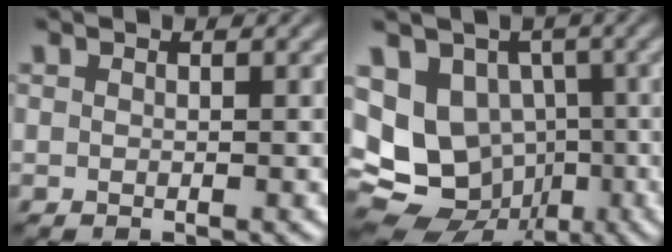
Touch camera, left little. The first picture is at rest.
{"total": 12.4, "force": [-1.6, 10.7, 6.1], "torque": [-0.117, 0.008, -0.036]}